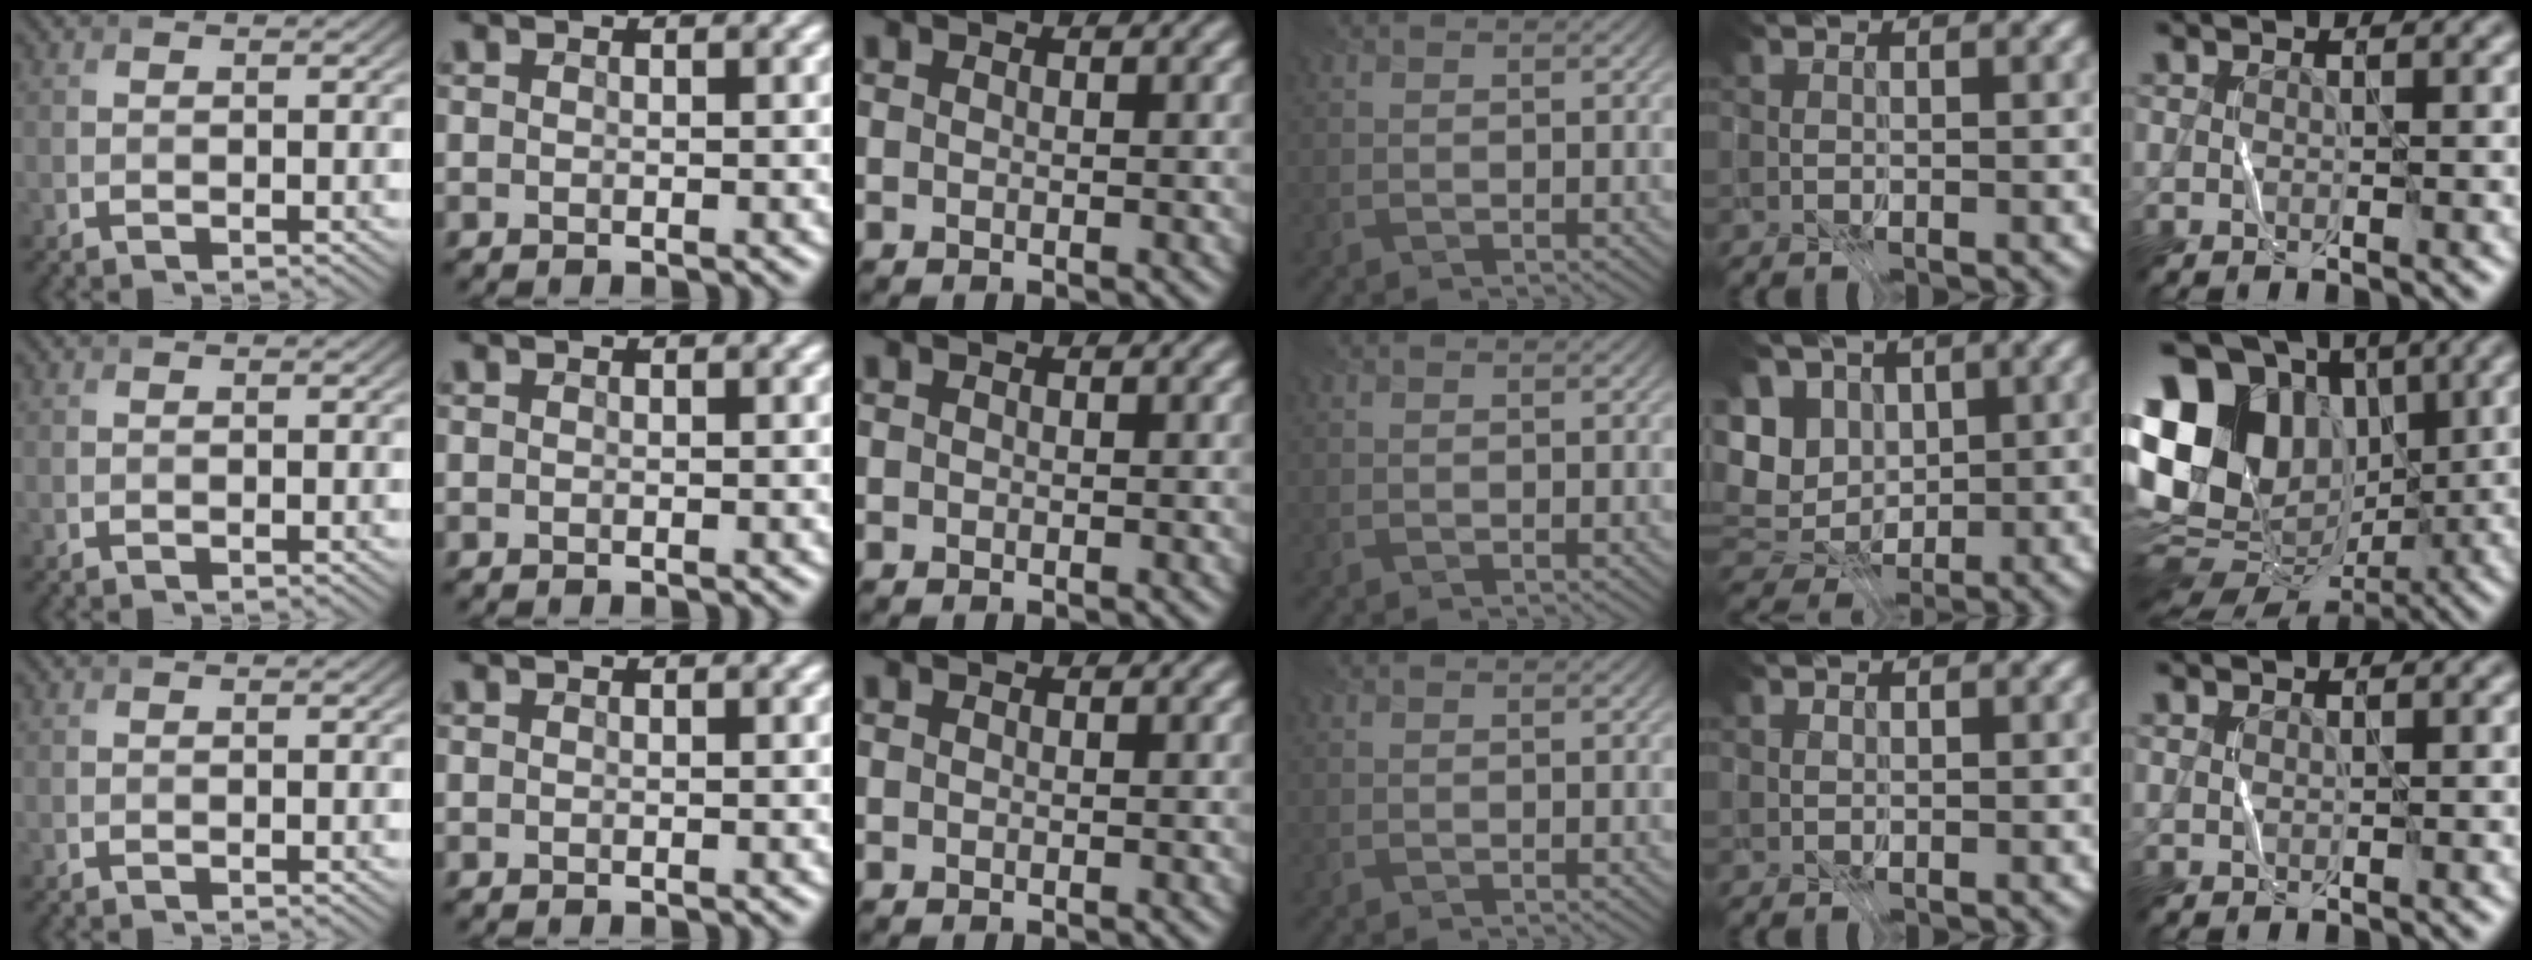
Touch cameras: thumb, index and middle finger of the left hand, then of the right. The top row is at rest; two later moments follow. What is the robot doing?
{"motion": "fold", "object": "file"}